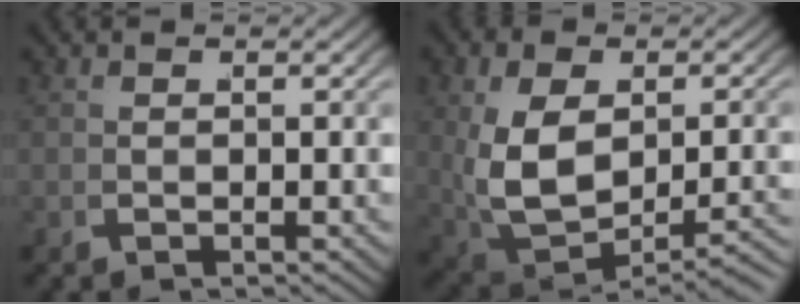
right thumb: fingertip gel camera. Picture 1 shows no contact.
{"total": 7.9, "force": [-1.1, 5.1, 6.0], "torque": [-0.145, -0.030, 0.013]}